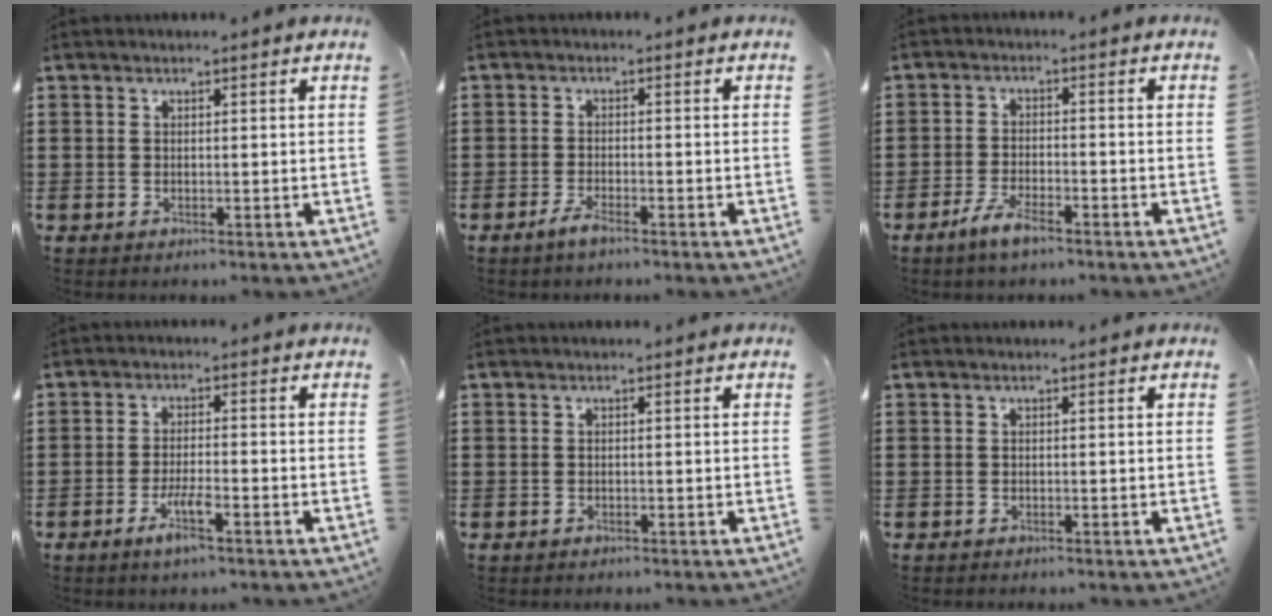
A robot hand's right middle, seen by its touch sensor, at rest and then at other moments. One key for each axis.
{"total": 2.5, "fx": -1.9, "fy": 0.4, "fz": 1.6, "tx": -0.033, "ty": 0.000, "tz": -0.037}
{"total": 4.5, "fx": -3.3, "fy": 1.1, "fz": 2.8, "tx": -0.064, "ty": -0.001, "tz": -0.067}
{"total": 4.5, "fx": -2.6, "fy": 0.7, "fz": 3.7, "tx": -0.072, "ty": -0.004, "tz": -0.048}
{"total": 0.6, "fx": -0.5, "fy": 0.3, "fz": 0.0, "tx": -0.001, "ty": 0.001, "tz": -0.012}
{"total": 0.5, "fx": -0.5, "fy": 0.2, "fz": 0.0, "tx": 0.000, "ty": 0.001, "tz": -0.011}